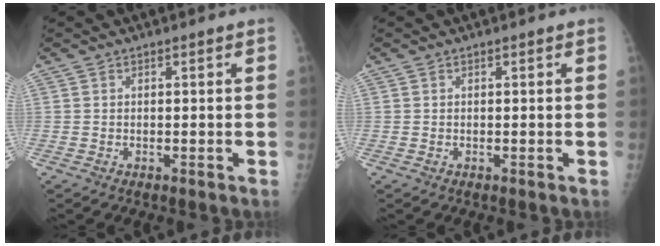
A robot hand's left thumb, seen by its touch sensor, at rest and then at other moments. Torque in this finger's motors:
{"motor_torque": [-0.28, 0.12, 0.09, 0.05, -0.01]}